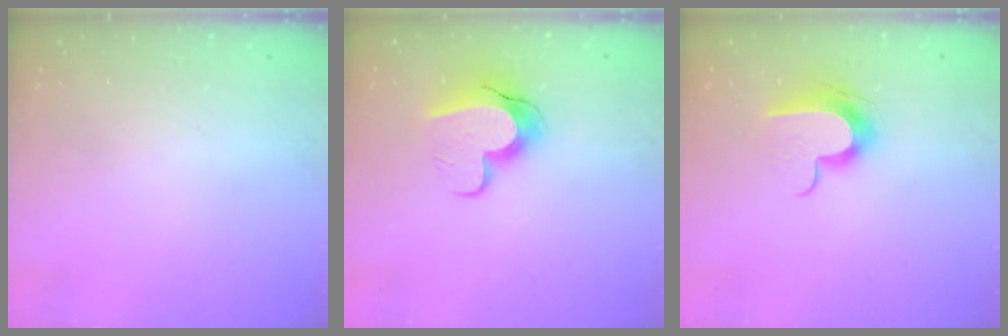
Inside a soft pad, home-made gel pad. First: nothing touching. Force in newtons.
{"total": 11.2, "press": 11.2, "slide": 1.0}
{"total": 10.3, "press": 10.3, "slide": 0.7}